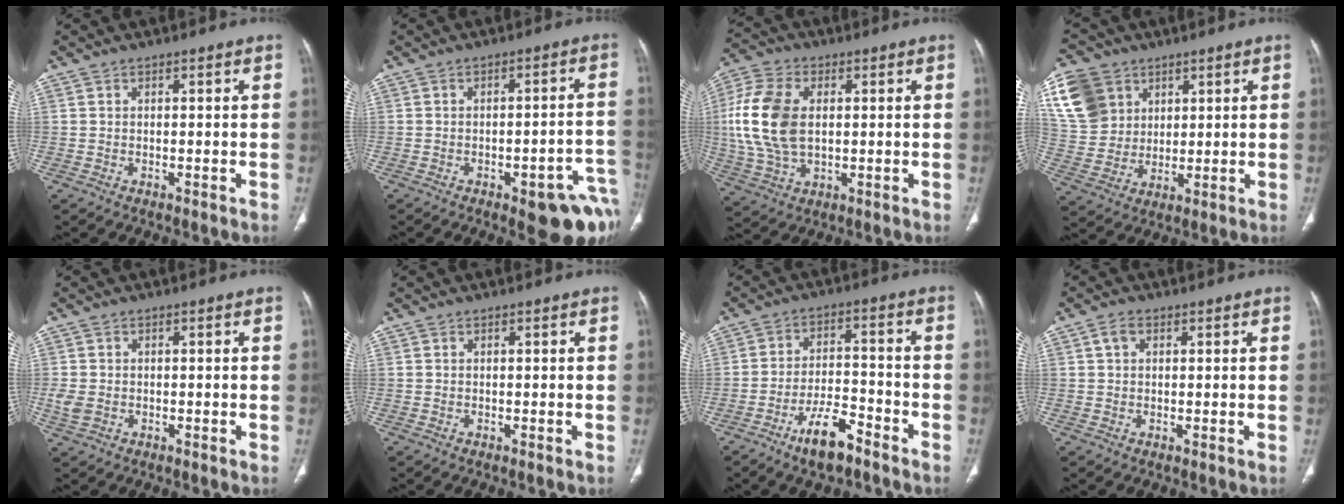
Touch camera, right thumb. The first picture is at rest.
{"total": 12.8, "force": [-6.3, 4.3, 10.4], "torque": [-0.071, 0.037, -0.066]}
{"total": 15.1, "force": [1.5, 9.4, 11.7], "torque": [-0.251, 0.007, 0.030]}
{"total": 14.6, "force": [6.2, 11.7, 6.0], "torque": [-0.106, 0.001, 0.128]}
{"total": 3.0, "force": [-0.5, 2.2, 1.9], "torque": [-0.047, 0.001, -0.009]}
{"total": 0.0}
{"total": 8.8, "force": [-6.1, 3.0, 5.5], "torque": [-0.095, 0.040, -0.107]}
{"total": 2.2, "force": [0.8, 1.5, 1.4], "torque": [-0.025, 0.007, 0.015]}